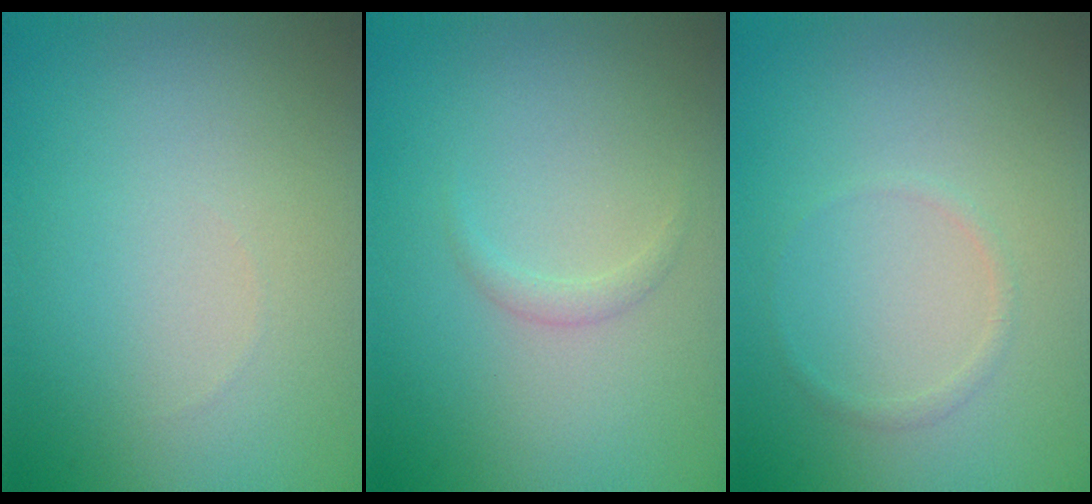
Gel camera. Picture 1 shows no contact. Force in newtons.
{"total": 0.8, "press": 0.8, "slide": 0.1}
{"total": 0.7, "press": 0.7, "slide": 0.0}